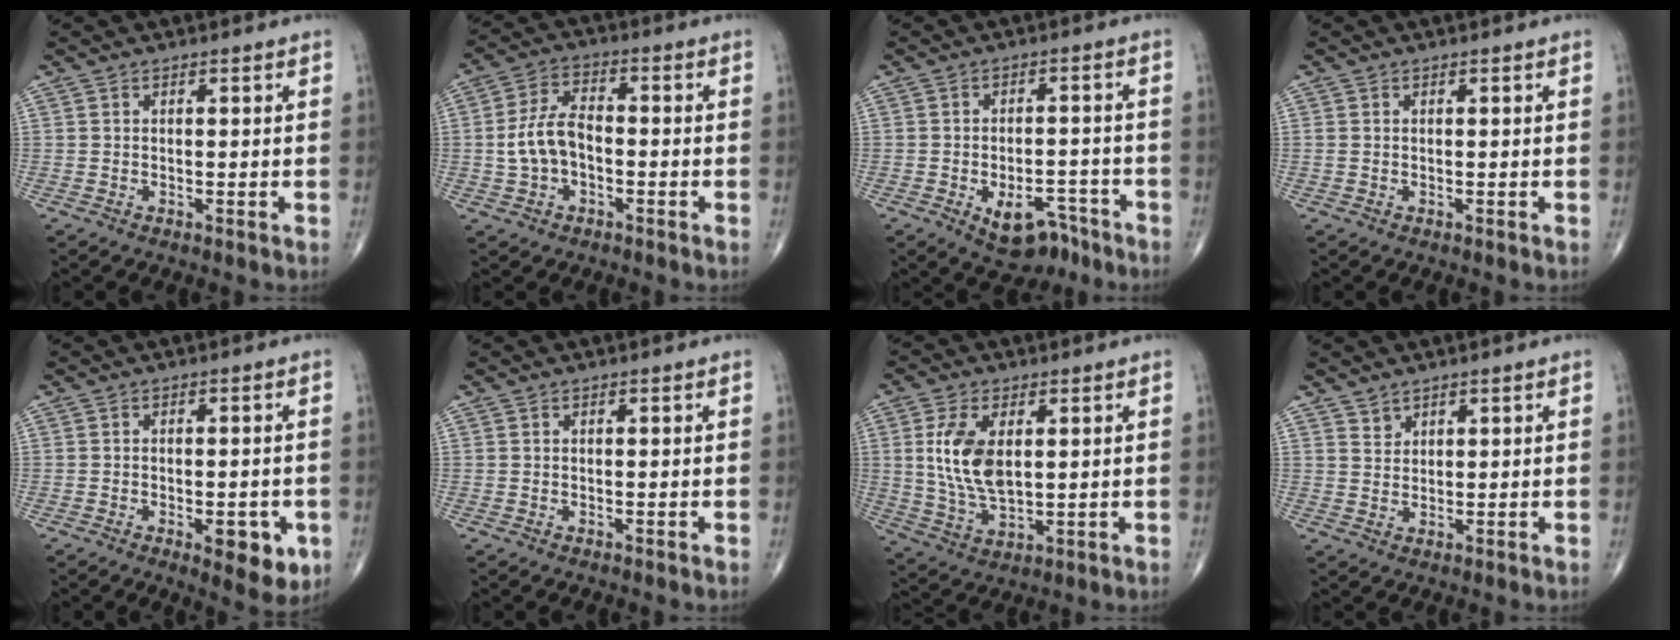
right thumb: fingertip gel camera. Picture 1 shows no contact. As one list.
[{"total": 8.0, "force": [-1.3, 5.0, 6.1], "torque": [-0.122, 0.027, -0.029]}, {"total": 8.7, "force": [-5.0, 5.1, 5.0], "torque": [-0.051, 0.033, -0.065]}, {"total": 0.6, "force": [0.0, 0.4, 0.4], "torque": [-0.015, 0.004, 0.004]}, {"total": 7.8, "force": [-2.7, 3.3, 6.5], "torque": [-0.065, -0.001, -0.027]}, {"total": 0.0}, {"total": 11.0, "force": [2.0, 5.8, 9.1], "torque": [-0.181, -0.013, 0.047]}, {"total": 1.9, "force": [1.6, 1.0, 0.1], "torque": [0.013, -0.013, 0.027]}]